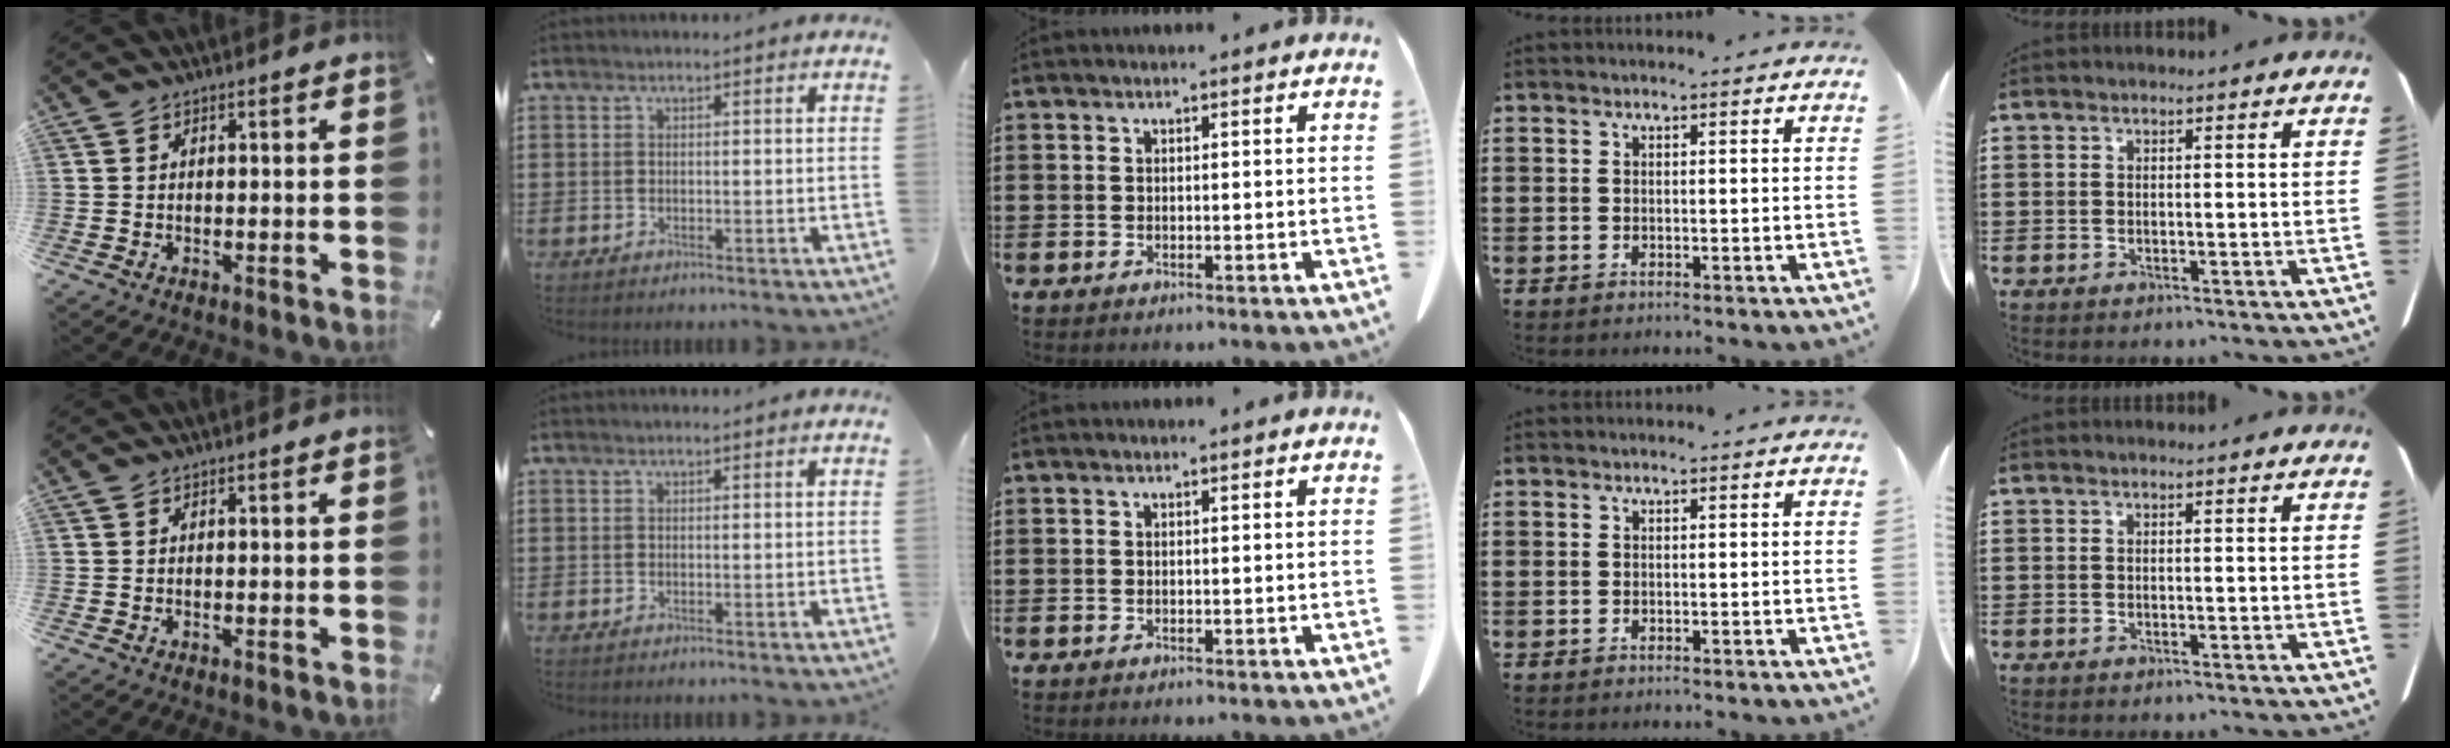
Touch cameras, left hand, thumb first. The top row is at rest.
{}